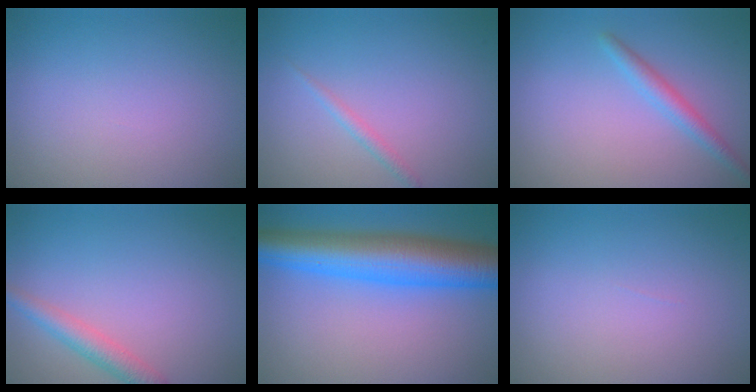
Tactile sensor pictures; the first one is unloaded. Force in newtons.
{"total": 1.0, "press": 1.0, "slide": 0.1}
{"total": 1.8, "press": 1.8, "slide": 0.0}
{"total": 2.4, "press": 2.4, "slide": 0.1}
{"total": 9.2, "press": 9.2, "slide": 0.1}
{"total": 0.0}